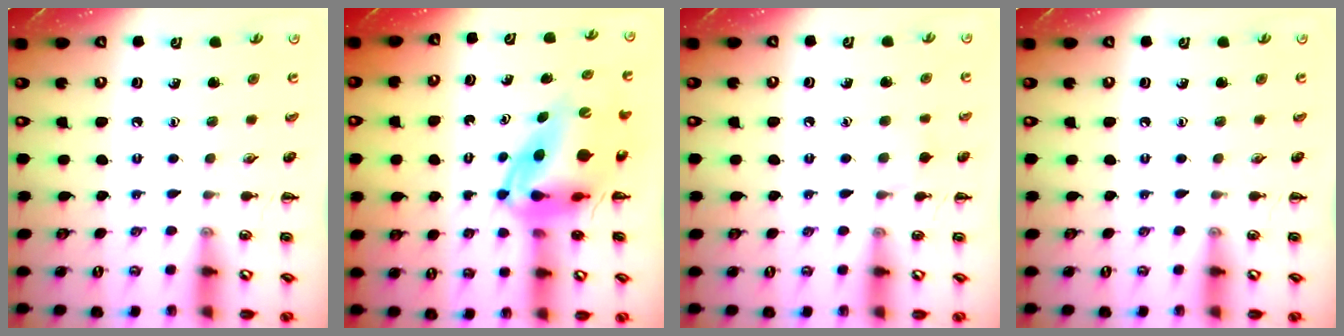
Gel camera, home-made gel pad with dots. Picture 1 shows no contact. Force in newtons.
{"total": 9.1, "press": 8.8, "slide": 2.5}
{"total": 6.1, "press": 5.8, "slide": 1.9}
{"total": 0.0}